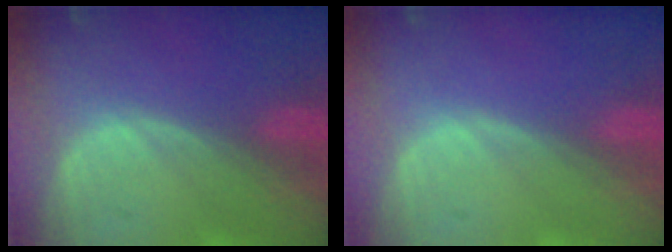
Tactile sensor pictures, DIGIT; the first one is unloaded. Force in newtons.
{"total": 0.0}